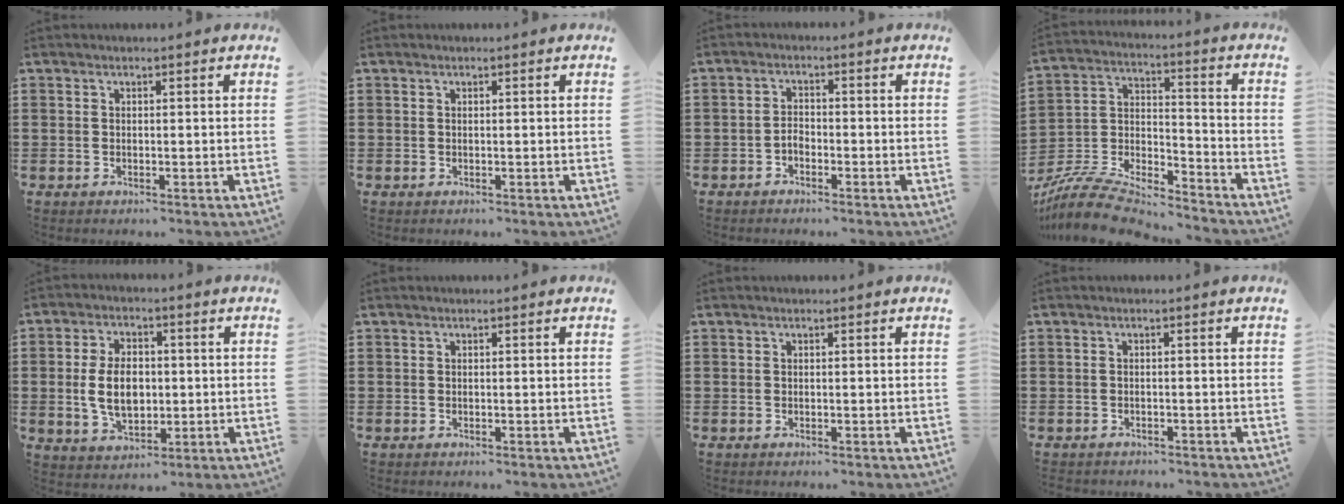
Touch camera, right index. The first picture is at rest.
{"total": 0.0}
{"total": 1.9, "force": [-1.2, 1.2, 0.9], "torque": [-0.020, 0.003, -0.025]}
{"total": 9.4, "force": [-8.7, 1.8, 3.1], "torque": [-0.072, 0.009, -0.176]}
{"total": 7.7, "force": [-0.1, 4.8, 6.0], "torque": [-0.129, 0.004, -0.008]}
{"total": 0.0}
{"total": 0.0}
{"total": 0.8, "force": [-0.8, 0.2, 0.0], "torque": [-0.003, 0.000, -0.016]}